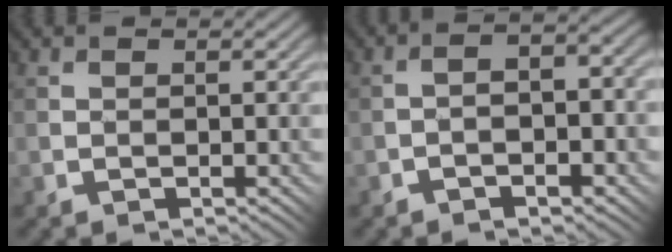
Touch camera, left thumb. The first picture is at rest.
{"total": 4.9, "force": [-1.5, 2.3, 4.1], "torque": [-0.063, 0.005, -0.026]}